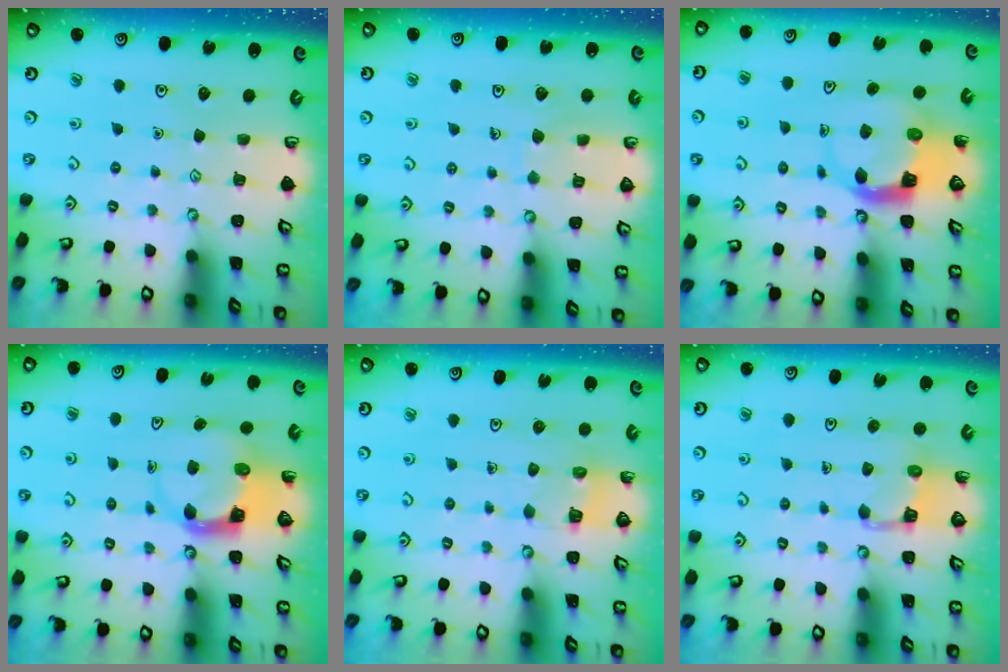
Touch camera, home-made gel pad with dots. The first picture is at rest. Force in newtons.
{"total": 4.7, "press": 4.7, "slide": 0.3}
{"total": 5.1, "press": 5.0, "slide": 0.8}
{"total": 3.7, "press": 3.7, "slide": 0.5}
{"total": 2.5, "press": 2.5, "slide": 0.1}
{"total": 3.8, "press": 3.8, "slide": 0.3}